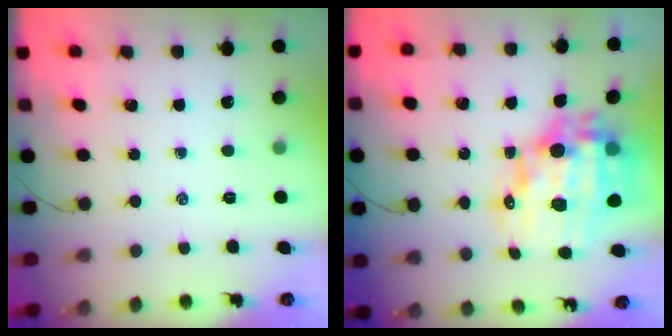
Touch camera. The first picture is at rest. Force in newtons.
{"total": 19.0, "press": 18.5, "slide": 4.4}